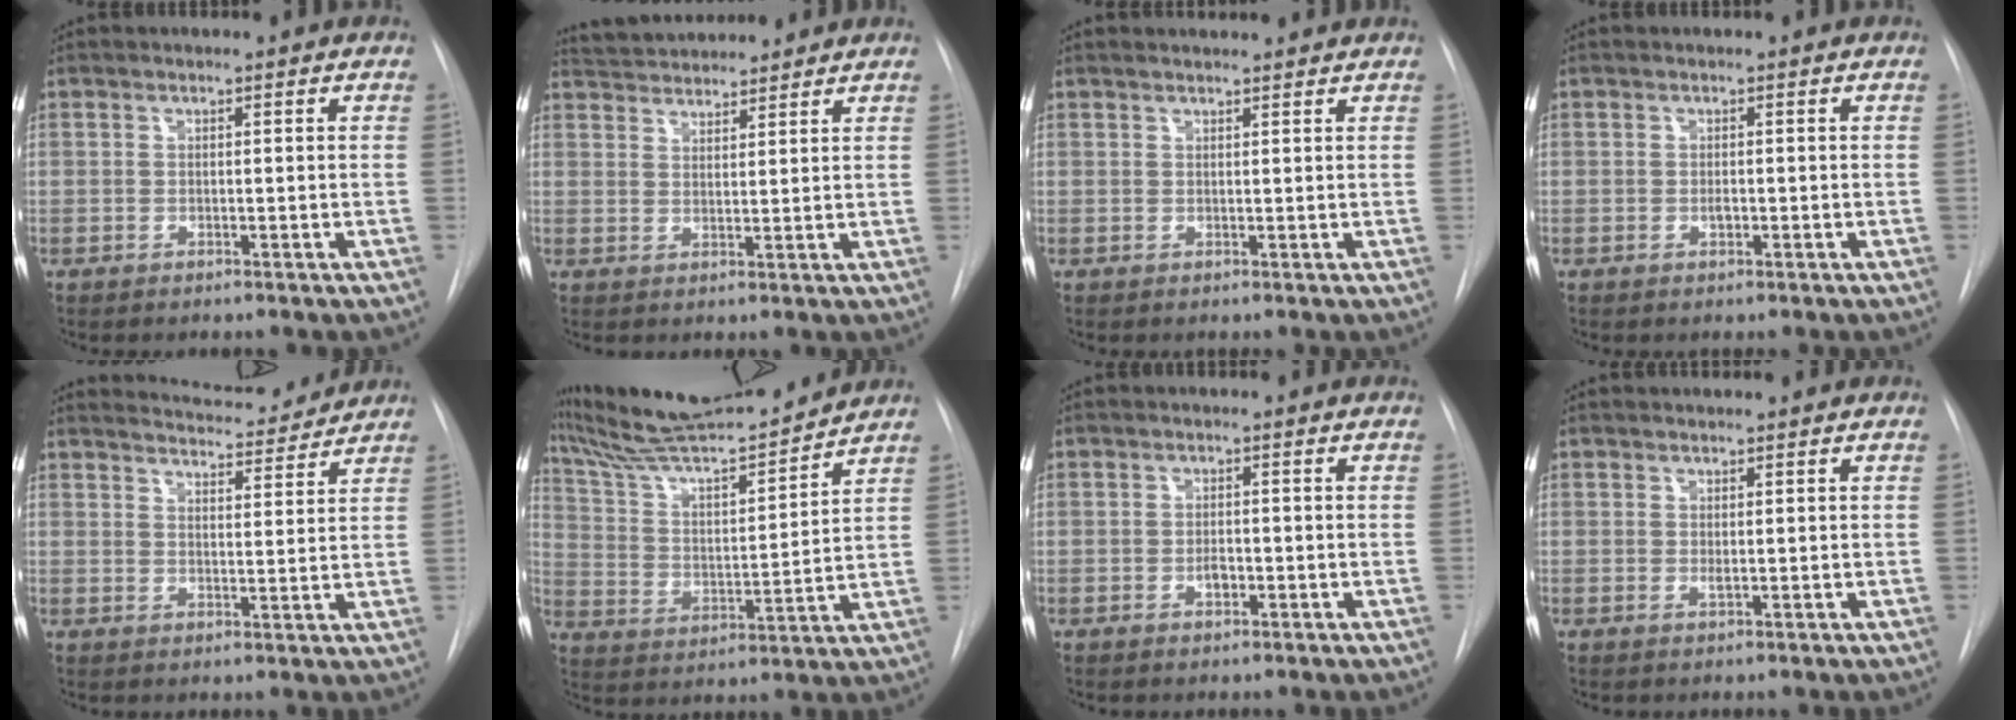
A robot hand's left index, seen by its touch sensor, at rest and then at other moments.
{"total": 8.3, "force": [8.0, 1.5, 1.6], "torque": [-0.031, 0.028, 0.126]}
{"total": 4.7, "force": [4.5, 0.6, 1.2], "torque": [-0.017, 0.023, 0.053]}
{"total": 0.6, "force": [-0.1, 0.3, 0.5], "torque": [-0.011, 0.000, -0.003]}
{"total": 9.0, "force": [8.9, 1.0, 1.4], "torque": [-0.024, 0.000, 0.118]}
{"total": 17.1, "force": [16.0, 0.8, 6.2], "torque": [-0.114, 0.004, 0.271]}
{"total": 1.5, "force": [-0.5, 0.8, 1.2], "torque": [-0.021, 0.002, -0.009]}
{"total": 1.1, "force": [0.6, 0.1, 0.8], "torque": [-0.019, 0.004, 0.012]}